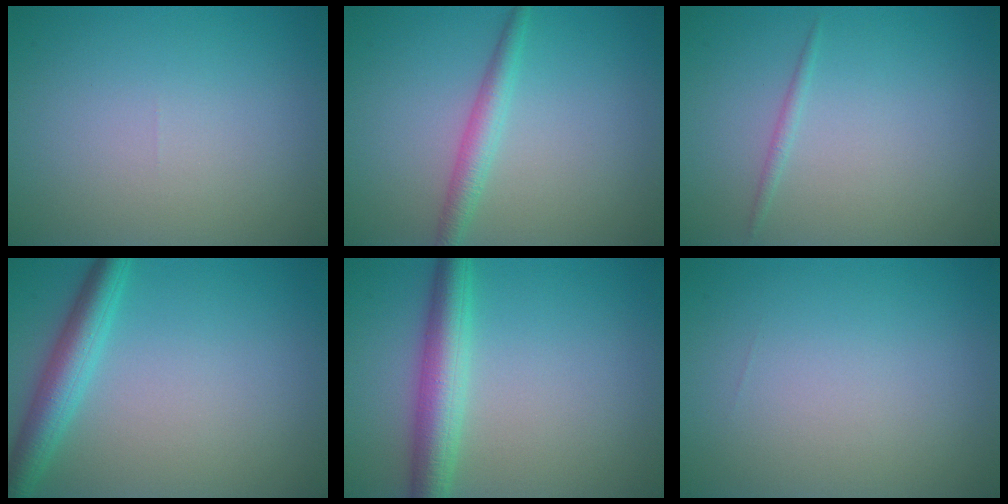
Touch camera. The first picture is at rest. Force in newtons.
{"total": 2.3, "press": 2.3, "slide": 0.0}
{"total": 0.7, "press": 0.7, "slide": 0.0}
{"total": 4.0, "press": 4.0, "slide": 0.1}
{"total": 4.6, "press": 4.6, "slide": 0.0}
{"total": 0.0}